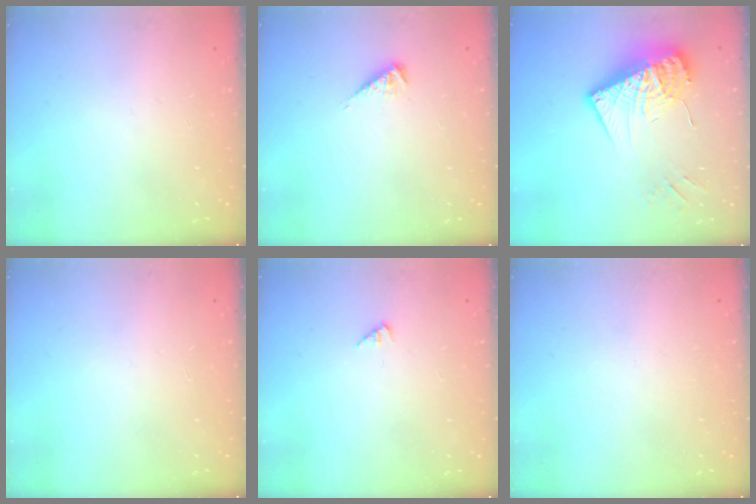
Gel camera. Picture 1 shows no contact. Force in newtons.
{"total": 3.0, "press": 3.0, "slide": 0.6}
{"total": 16.7, "press": 16.7, "slide": 1.6}
{"total": 0.0}
{"total": 1.7, "press": 1.7, "slide": 0.3}
{"total": 0.0}